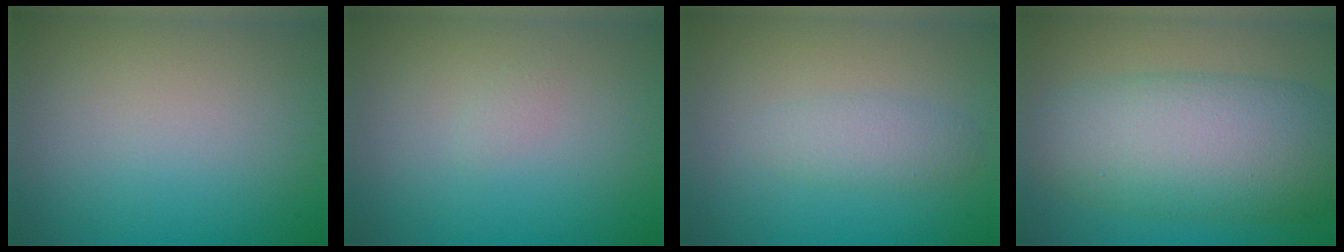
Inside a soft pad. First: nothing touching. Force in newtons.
{"total": 0.6, "press": 0.6, "slide": 0.1}
{"total": 2.0, "press": 2.0, "slide": 0.1}
{"total": 10.2, "press": 10.2, "slide": 0.1}